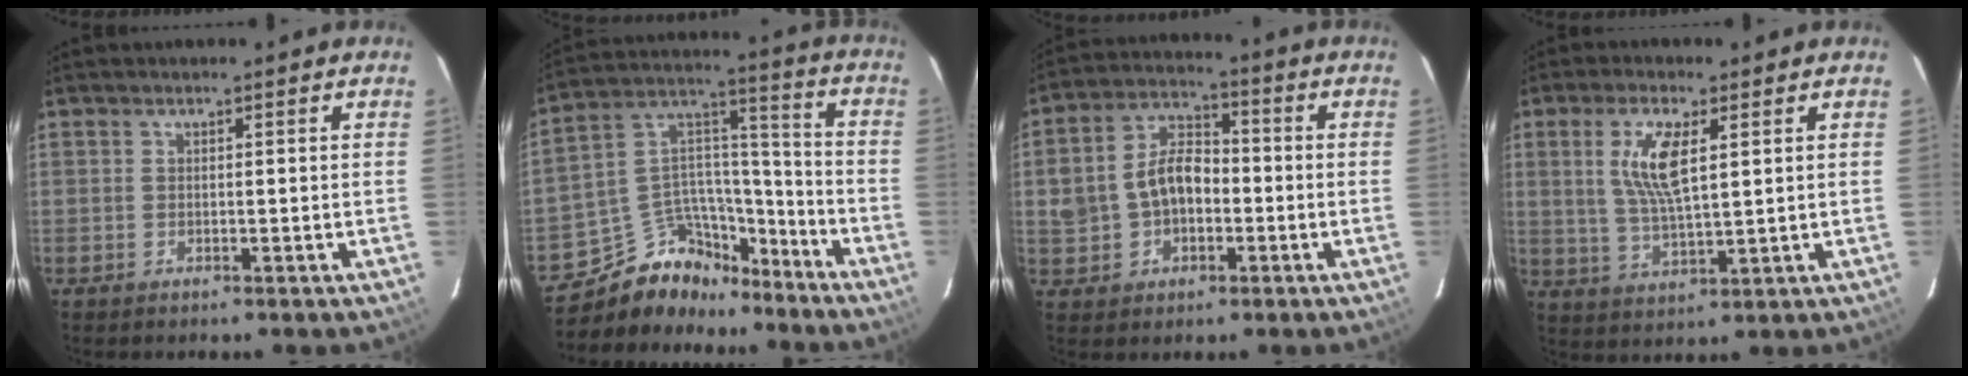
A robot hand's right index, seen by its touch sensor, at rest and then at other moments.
{"total": 16.2, "force": [-12.8, 8.5, 5.0], "torque": [-0.107, 0.073, -0.208]}
{"total": 10.3, "force": [-1.3, 7.5, 6.9], "torque": [-0.145, 0.024, -0.014]}
{"total": 8.7, "force": [2.6, 2.5, 7.8], "torque": [-0.154, 0.000, 0.056]}